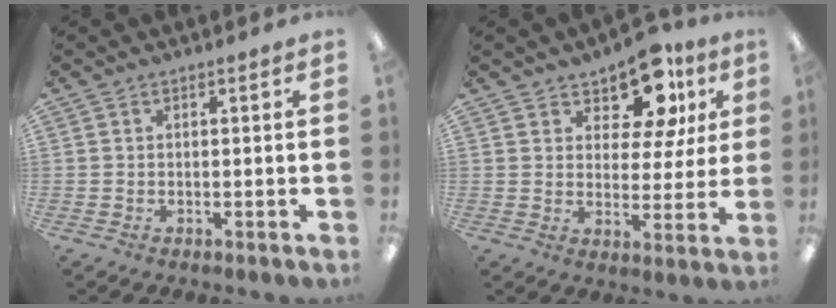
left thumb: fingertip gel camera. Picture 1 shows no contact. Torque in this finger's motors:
{"motor_torque": [0.22, 0.29, 0.18, 0.24, -0.02]}